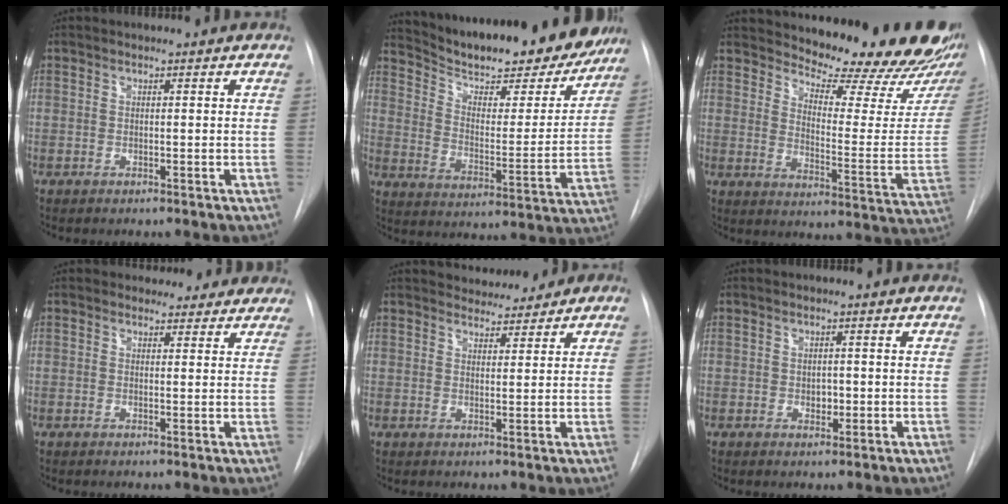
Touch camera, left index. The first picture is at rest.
{"total": 23.9, "force": [21.3, 5.2, 9.5], "torque": [-0.146, -0.039, 0.290]}
{"total": 21.3, "force": [19.2, 3.4, 8.6], "torque": [-0.122, -0.114, 0.230]}
{"total": 5.8, "force": [5.0, 2.8, 0.2], "torque": [0.025, -0.001, 0.037]}
{"total": 4.0, "force": [3.7, 1.5, 0.6], "torque": [-0.005, 0.002, 0.053]}
{"total": 1.6, "force": [-0.9, 1.0, 0.8], "torque": [-0.011, -0.006, -0.011]}